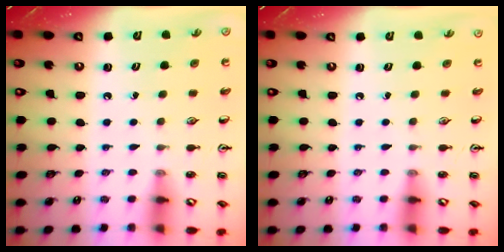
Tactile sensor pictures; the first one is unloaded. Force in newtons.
{"total": 0.0}